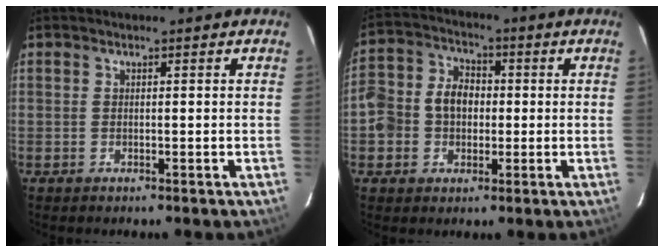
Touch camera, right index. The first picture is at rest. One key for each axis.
{"total": 9.6, "fx": -1.1, "fy": 8.3, "fz": 4.6, "tx": -0.107, "ty": 0.028, "tz": -0.021}